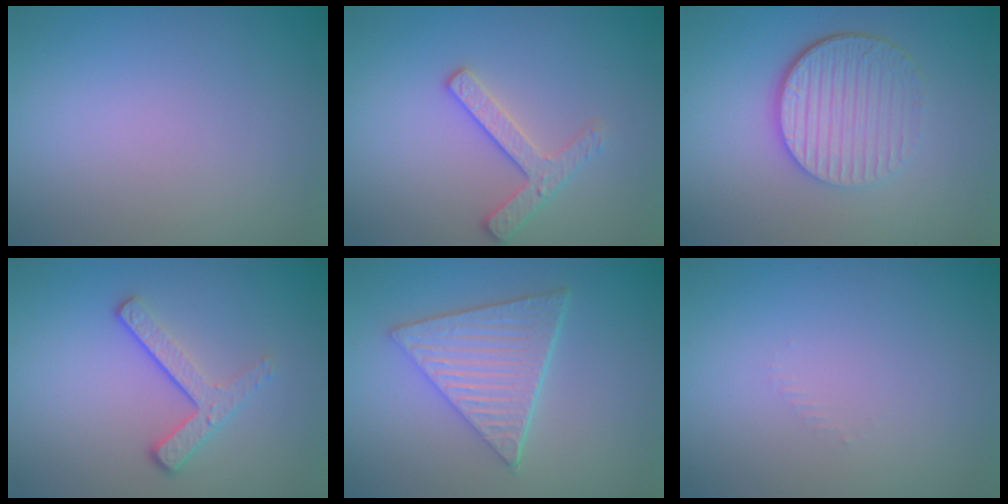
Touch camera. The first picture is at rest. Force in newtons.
{"total": 2.5, "press": 2.4, "slide": 0.4}
{"total": 5.5, "press": 3.9, "slide": 3.9}
{"total": 3.3, "press": 2.3, "slide": 2.3}
{"total": 5.9, "press": 4.4, "slide": 3.8}
{"total": 0.5, "press": 0.5, "slide": 0.2}